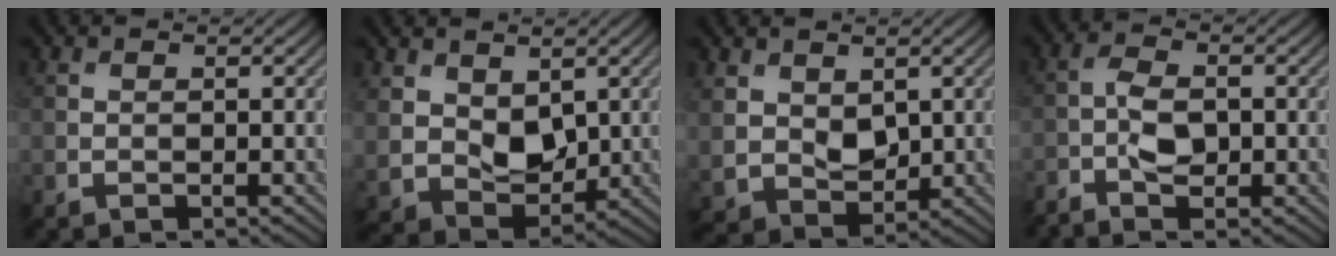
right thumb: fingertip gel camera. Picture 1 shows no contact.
{"total": 6.5, "force": [2.2, 4.5, 4.0], "torque": [-0.100, -0.015, 0.046]}
{"total": 5.1, "force": [1.8, 3.7, 3.0], "torque": [-0.078, -0.010, 0.041]}
{"total": 3.8, "force": [-1.5, 1.7, 3.0], "torque": [-0.064, 0.004, -0.037]}